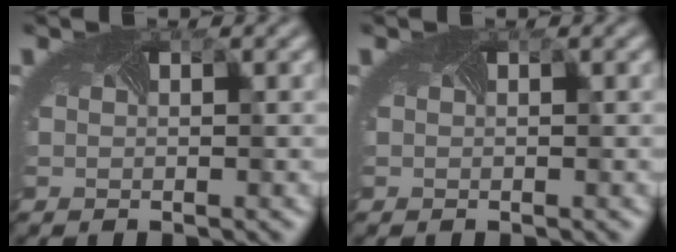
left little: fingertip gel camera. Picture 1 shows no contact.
{"total": 0.0}